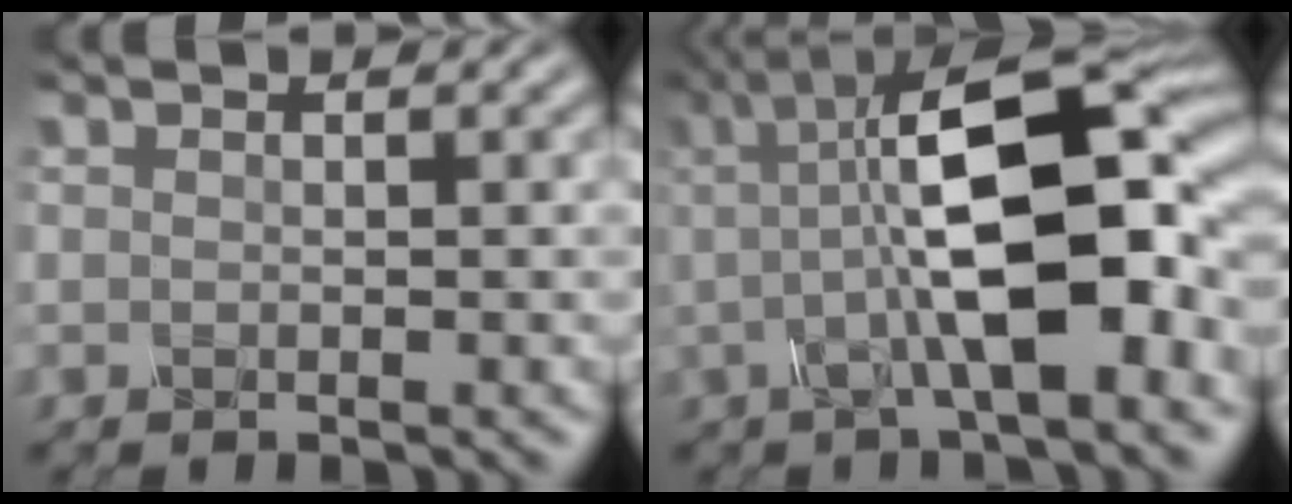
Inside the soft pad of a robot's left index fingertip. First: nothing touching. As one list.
[{"total": 12.7, "force": [0.8, 4.4, 11.9], "torque": [-0.171, 0.011, 0.005]}]